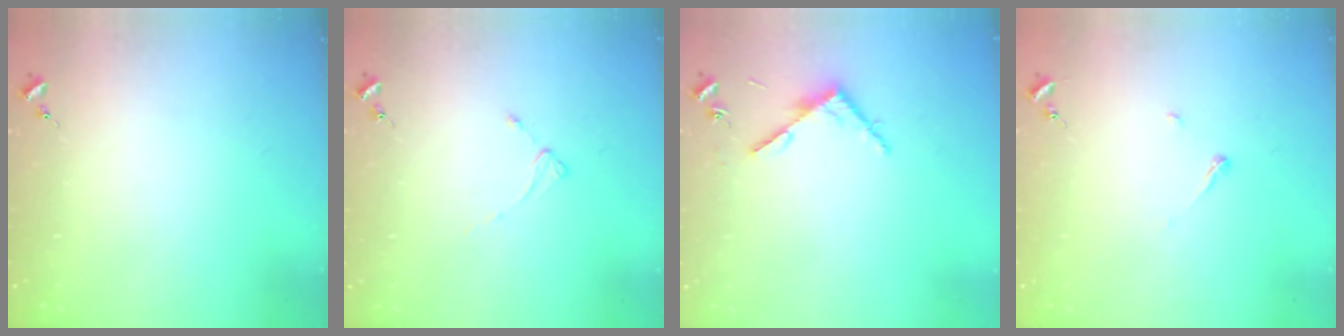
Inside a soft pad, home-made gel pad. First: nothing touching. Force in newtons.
{"total": 2.4, "press": 2.4, "slide": 0.3}
{"total": 4.2, "press": 4.2, "slide": 0.4}
{"total": 3.6, "press": 3.6, "slide": 0.4}